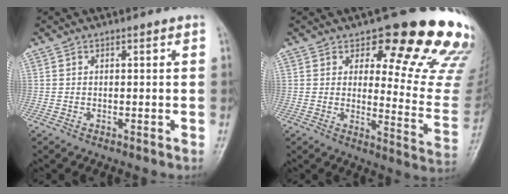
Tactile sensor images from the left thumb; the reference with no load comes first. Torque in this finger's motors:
{"motor_torque": [0.90, 0.38, 1.33, -1.07, 0.14]}